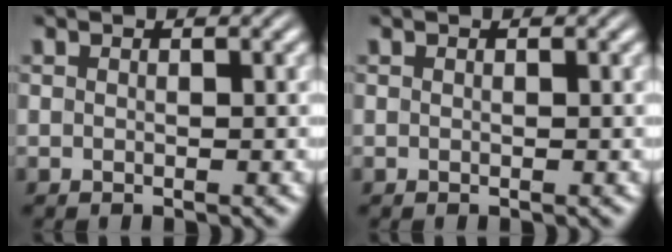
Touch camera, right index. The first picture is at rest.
{"total": 0.0}